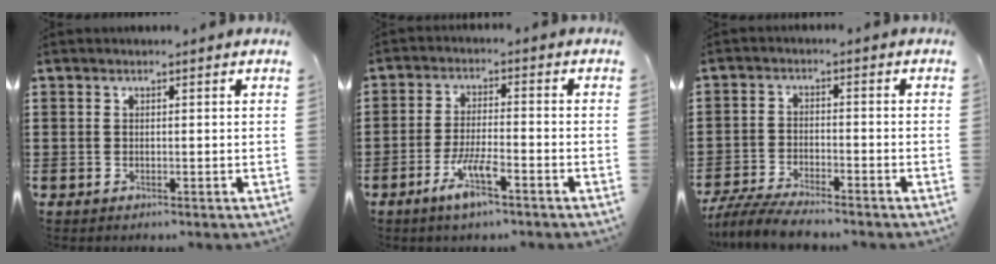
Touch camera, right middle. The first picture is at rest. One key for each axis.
{"total": 6.1, "fx": -3.6, "fy": 1.1, "fz": 4.9, "tx": -0.097, "ty": -0.004, "tz": -0.064}
{"total": 5.5, "fx": -5.2, "fy": 0.5, "fz": 1.7, "tx": -0.047, "ty": -0.008, "tz": -0.106}